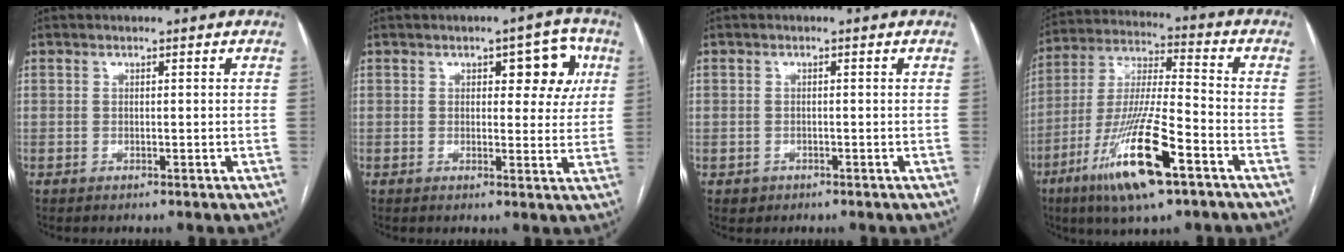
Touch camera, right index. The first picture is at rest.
{"total": 6.8, "force": [2.4, 3.1, 5.5], "torque": [-0.052, 0.018, 0.027]}
{"total": 1.5, "force": [-0.6, 1.4, 0.1], "torque": [0.001, 0.006, -0.006]}
{"total": 16.8, "force": [-8.5, 2.0, 14.4], "torque": [-0.293, -0.027, -0.152]}